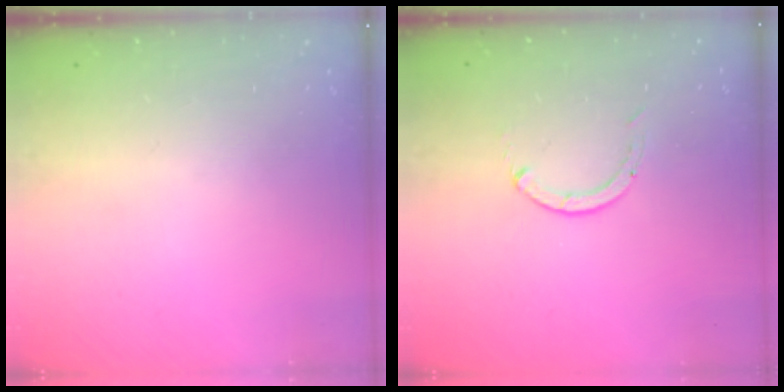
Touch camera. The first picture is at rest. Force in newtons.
{"total": 0.0}